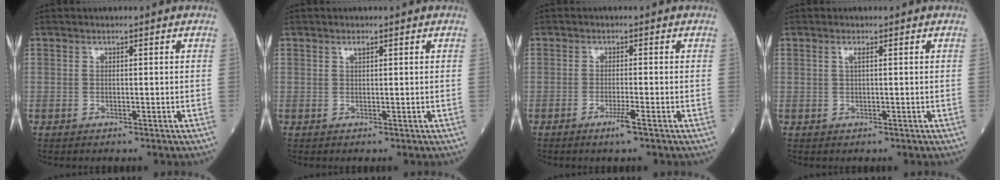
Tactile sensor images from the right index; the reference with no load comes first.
{"total": 0.8, "force": [0.5, 0.2, 0.6], "torque": [-0.012, 0.000, 0.008]}
{"total": 2.4, "force": [-1.5, -0.4, 1.9], "torque": [-0.037, -0.006, -0.028]}
{"total": 0.7, "force": [0.2, 0.0, 0.7], "torque": [-0.019, 0.002, 0.004]}